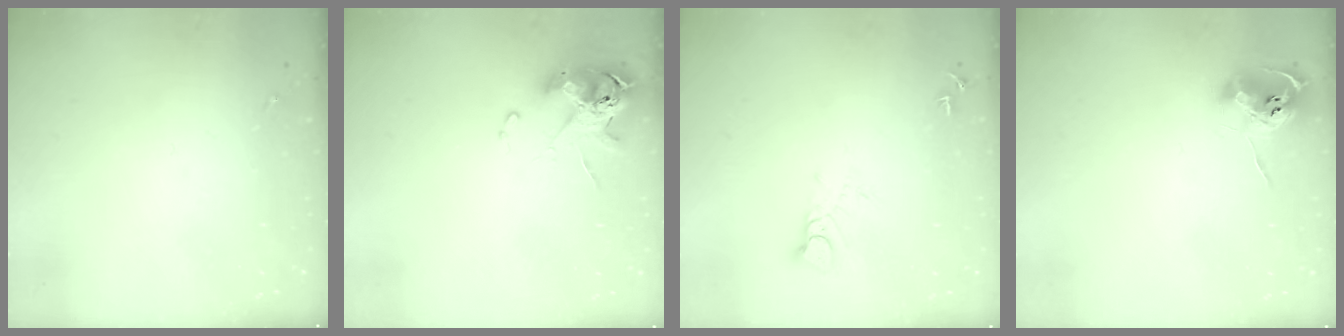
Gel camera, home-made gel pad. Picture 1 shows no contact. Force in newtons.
{"total": 11.3, "press": 11.2, "slide": 1.7}
{"total": 4.3, "press": 4.2, "slide": 0.4}
{"total": 9.9, "press": 9.8, "slide": 0.9}